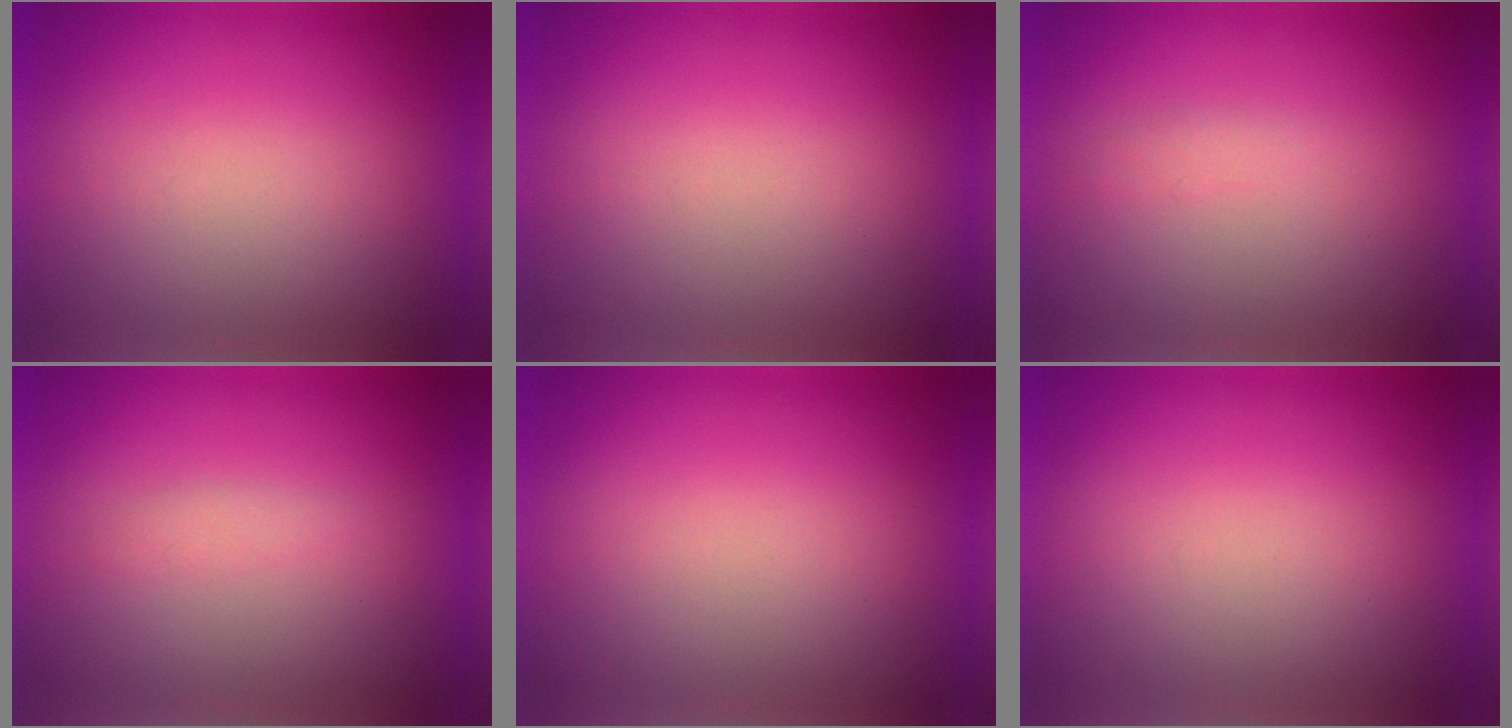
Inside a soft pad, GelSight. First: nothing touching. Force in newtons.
{"total": 0.0}
{"total": 1.2}
{"total": 1.3}
{"total": 0.0}
{"total": 0.0}